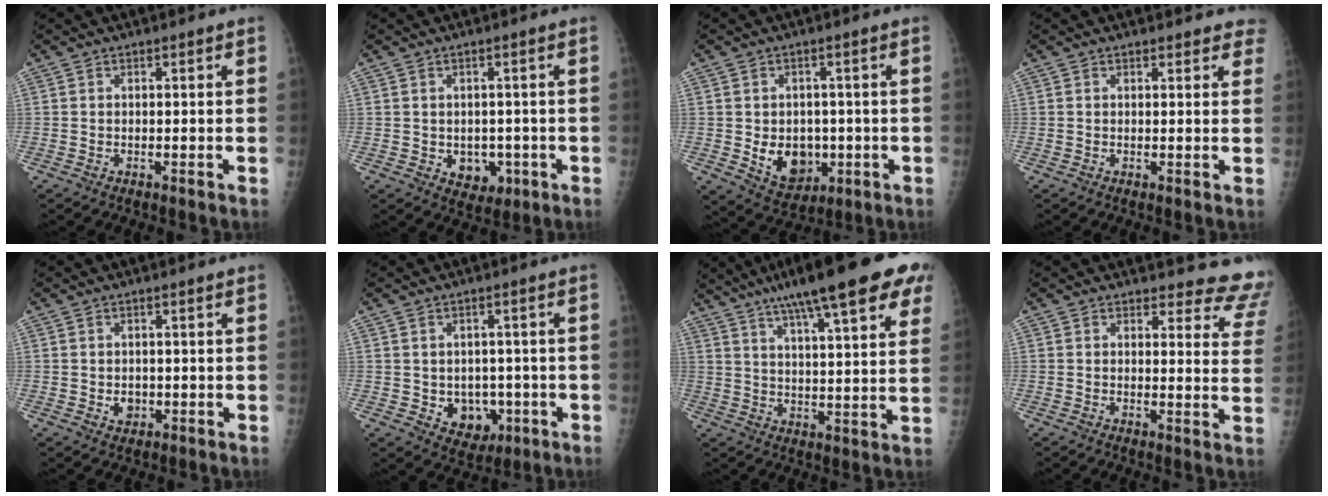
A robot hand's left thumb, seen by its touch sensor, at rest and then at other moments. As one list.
[{"total": 5.1, "force": [-1.1, 4.0, 2.8], "torque": [-0.014, 0.000, -0.001]}, {"total": 8.8, "force": [-1.3, 6.8, 5.4], "torque": [-0.048, -0.005, -0.002]}, {"total": 4.2, "force": [3.8, 1.6, 0.7], "torque": [0.028, -0.014, 0.025]}, {"total": 2.1, "force": [-0.1, 1.8, 1.2], "torque": [-0.010, -0.001, 0.005]}, {"total": 6.9, "force": [-1.3, 5.7, 3.7], "torque": [-0.020, 0.003, -0.002]}, {"total": 23.9, "force": [15.1, 4.8, 18.0], "torque": [-0.258, -0.012, 0.207]}, {"total": 11.8, "force": [11.4, 3.0, 0.3], "torque": [0.050, -0.105, 0.091]}]